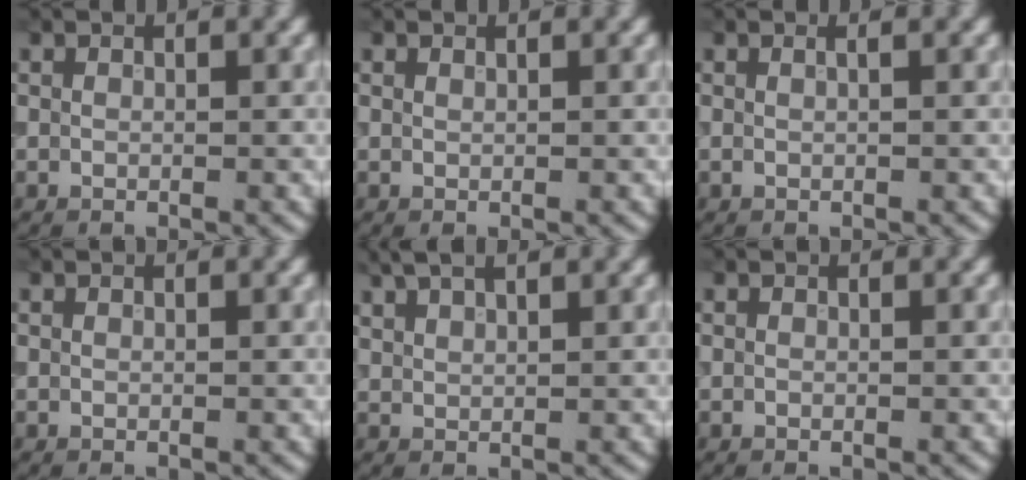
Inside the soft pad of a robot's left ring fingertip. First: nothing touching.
{"total": 0.0}
{"total": 1.0, "force": [0.3, 0.5, 0.8], "torque": [-0.005, -0.004, -0.004]}
{"total": 0.0}
{"total": 4.0, "force": [3.0, 1.3, 2.4], "torque": [-0.035, 0.019, 0.036]}
{"total": 0.0}